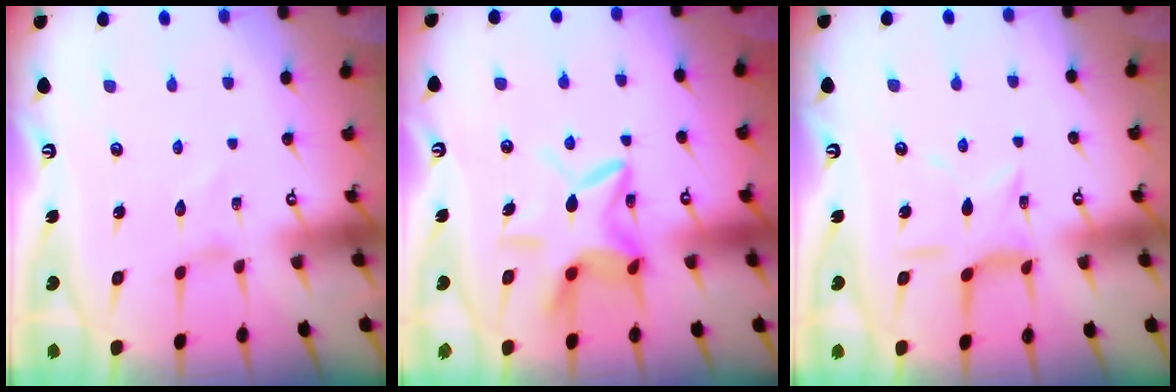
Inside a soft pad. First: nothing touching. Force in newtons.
{"total": 11.7, "press": 11.6, "slide": 0.9}
{"total": 9.2, "press": 9.2, "slide": 0.7}